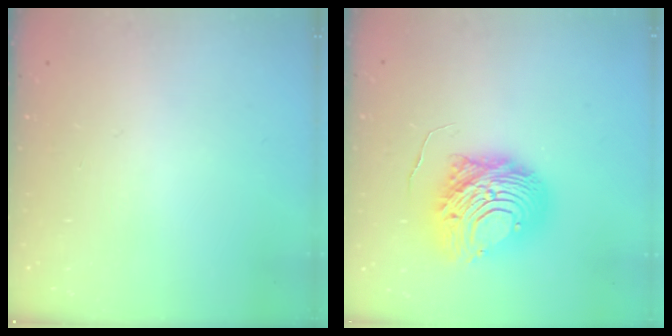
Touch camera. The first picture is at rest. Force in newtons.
{"total": 14.1, "press": 14.0, "slide": 1.3}